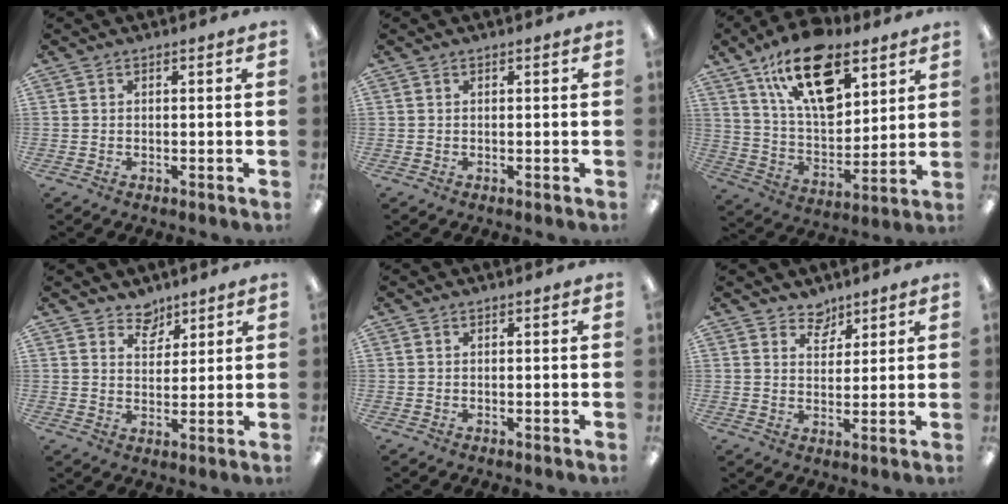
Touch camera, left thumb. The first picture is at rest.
{"total": 0.0}
{"total": 20.7, "force": [12.0, 10.5, 13.3], "torque": [-0.226, -0.051, 0.206]}
{"total": 5.4, "force": [4.5, 2.9, 0.6], "torque": [-0.006, -0.029, 0.080]}
{"total": 0.0}
{"total": 4.8, "force": [4.0, 2.6, 0.4], "torque": [0.001, -0.027, 0.071]}